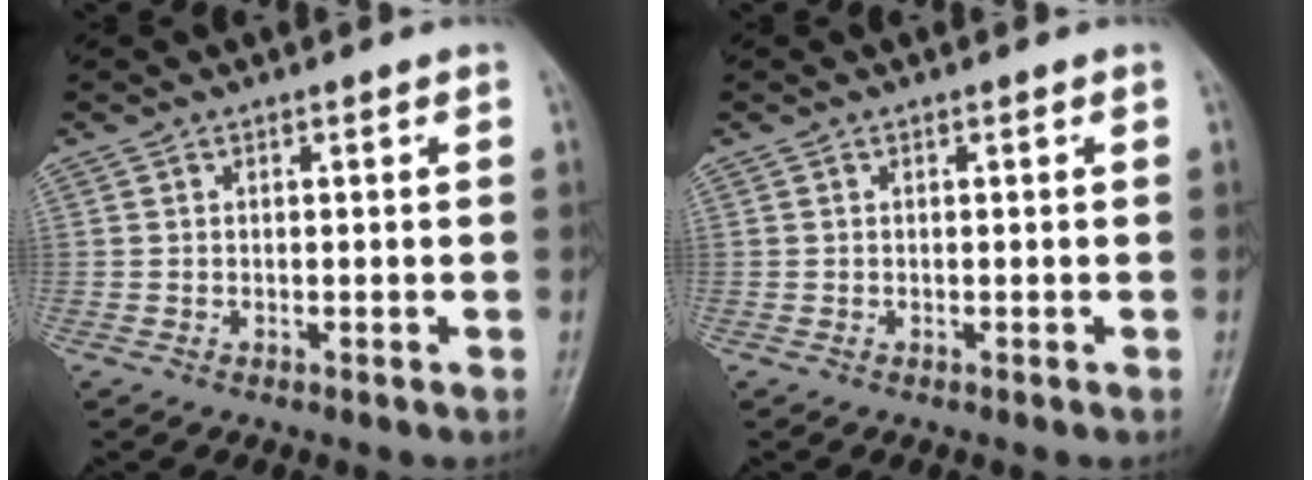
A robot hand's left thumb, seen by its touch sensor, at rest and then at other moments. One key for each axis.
{"total": 0.0}